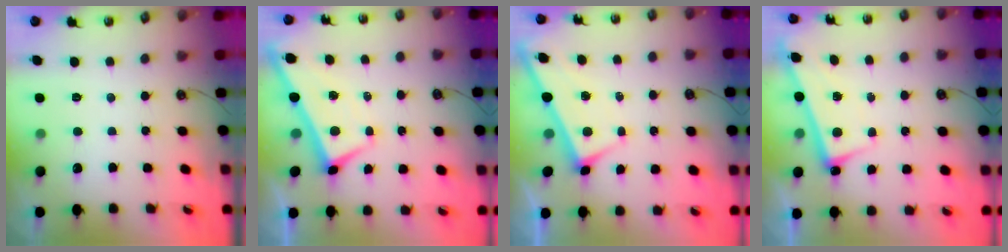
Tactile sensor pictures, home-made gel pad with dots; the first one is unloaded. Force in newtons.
{"total": 2.7, "press": 2.6, "slide": 0.3}
{"total": 2.6, "press": 2.6, "slide": 0.2}
{"total": 2.8, "press": 2.7, "slide": 0.5}